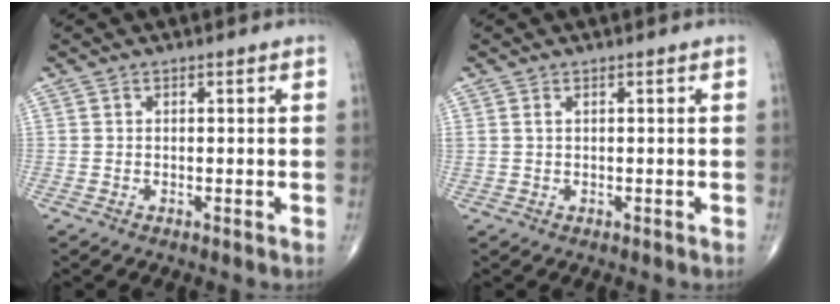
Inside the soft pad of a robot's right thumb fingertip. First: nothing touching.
{"total": 0.9, "force": [0.4, 0.5, 0.7], "torque": [-0.022, 0.011, 0.013]}